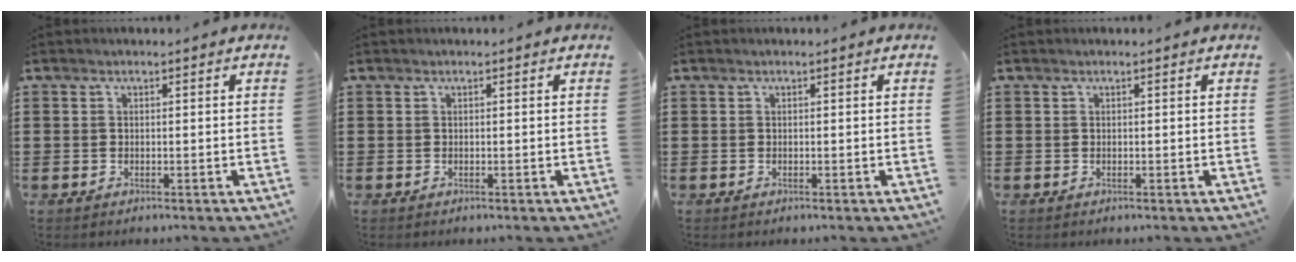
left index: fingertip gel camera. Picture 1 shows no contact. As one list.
[{"total": 0.0}, {"total": 0.0}, {"total": 0.0}]